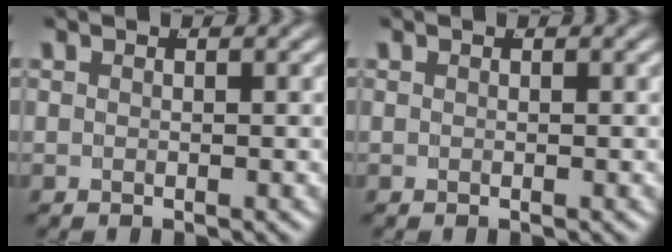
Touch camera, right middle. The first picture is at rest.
{"total": 0.0}